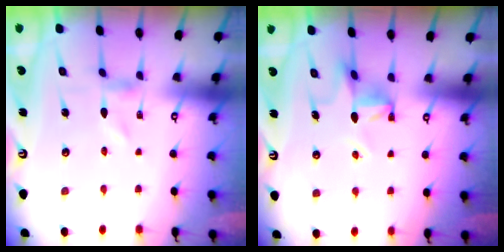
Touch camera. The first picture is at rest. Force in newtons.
{"total": 7.2, "press": 7.1, "slide": 1.1}